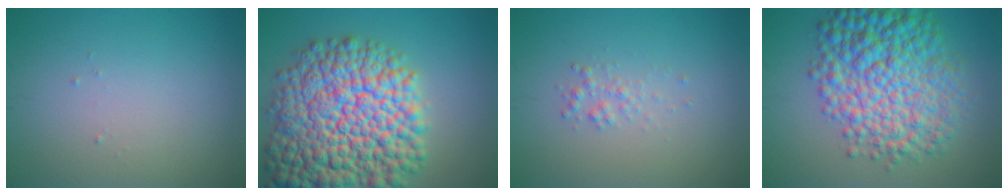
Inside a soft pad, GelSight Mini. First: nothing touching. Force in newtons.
{"total": 16.8, "press": 16.8, "slide": 0.7}
{"total": 1.1, "press": 1.1, "slide": 0.1}
{"total": 10.5, "press": 10.5, "slide": 0.1}